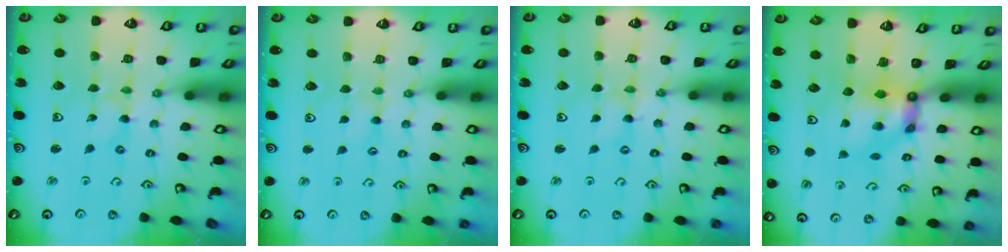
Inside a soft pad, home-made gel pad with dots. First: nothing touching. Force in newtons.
{"total": 1.5, "press": 1.4, "slide": 0.3}
{"total": 0.8, "press": 0.8, "slide": 0.1}
{"total": 6.8, "press": 6.8, "slide": 0.4}